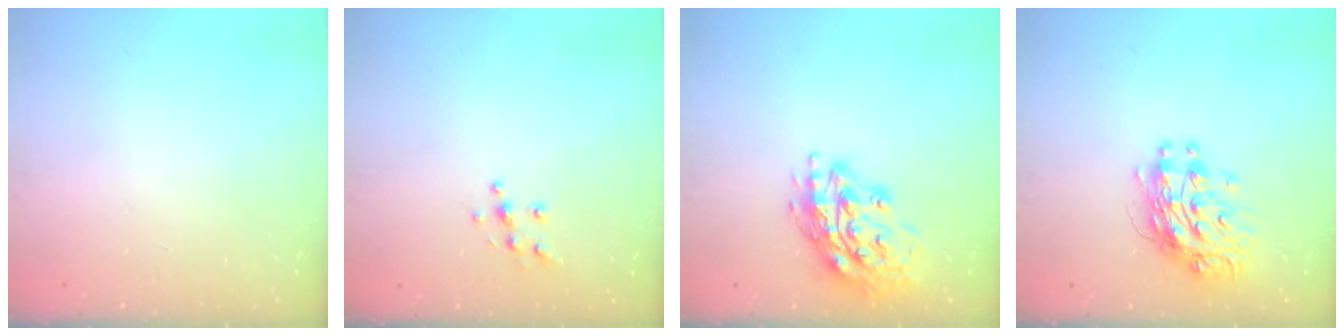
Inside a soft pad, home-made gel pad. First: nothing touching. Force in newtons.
{"total": 5.9, "press": 5.9, "slide": 0.5}
{"total": 16.9, "press": 16.8, "slide": 1.5}
{"total": 11.5, "press": 11.4, "slide": 0.9}